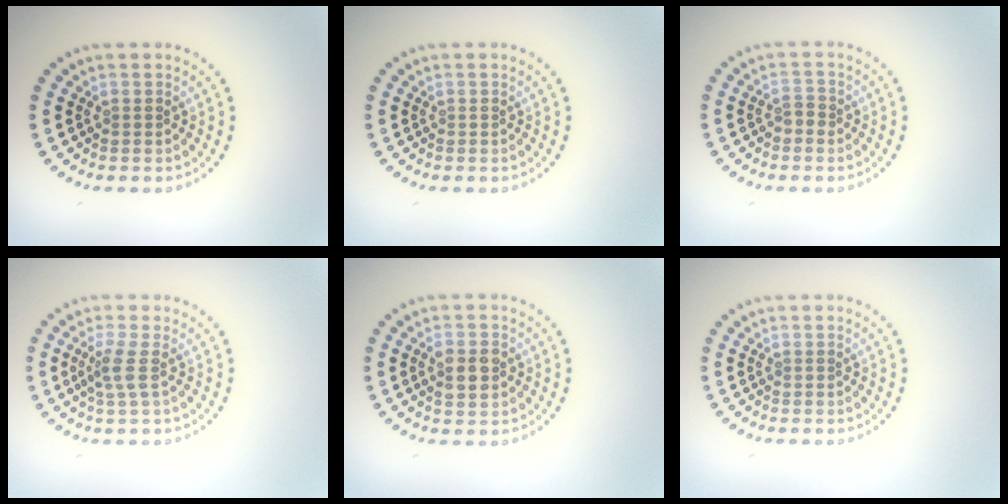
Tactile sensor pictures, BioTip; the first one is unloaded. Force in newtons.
{"total": 0.0}
{"total": 1.2, "press": 1.1, "slide": 0.5}
{"total": 2.0, "press": 1.5, "slide": 1.3}
{"total": 2.9, "press": 2.9, "slide": 0.1}
{"total": 0.0}